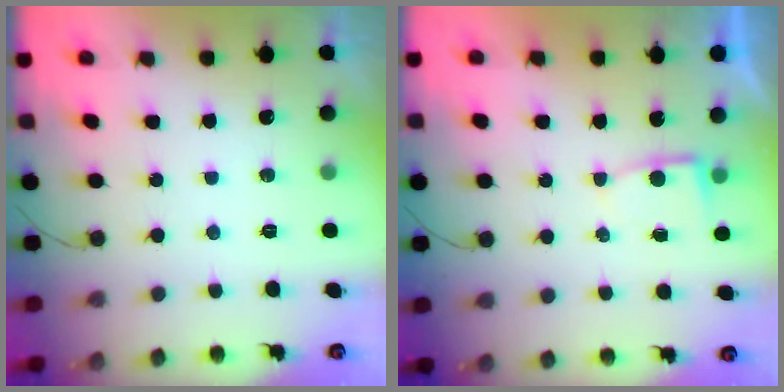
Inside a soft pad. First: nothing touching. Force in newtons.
{"total": 2.6, "press": 2.6, "slide": 0.3}